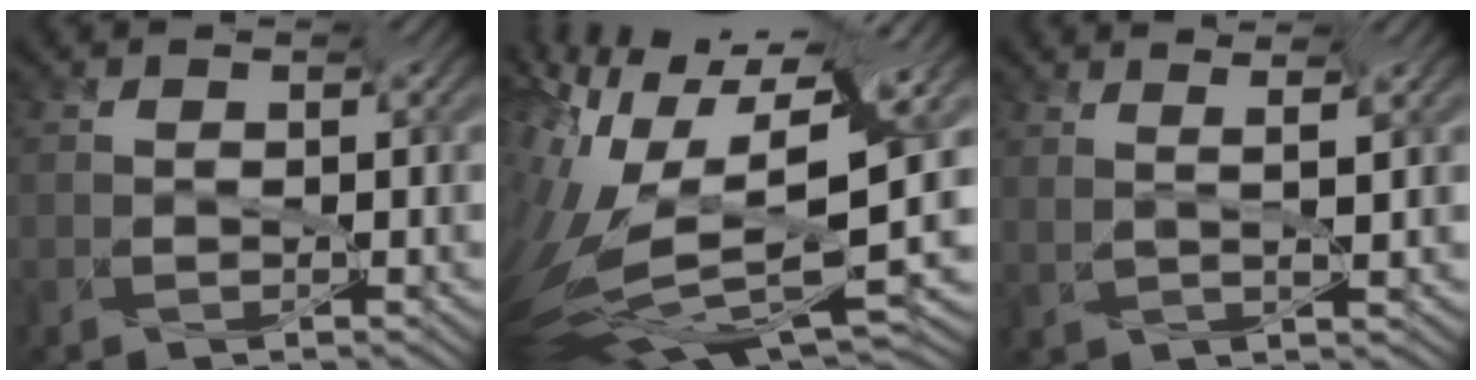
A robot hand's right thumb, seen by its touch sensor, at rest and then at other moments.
{"total": 13.9, "force": [-0.4, 5.1, 12.9], "torque": [-0.283, -0.018, 0.007]}
{"total": 4.1, "force": [3.6, -0.2, 1.8], "torque": [-0.025, -0.004, 0.059]}